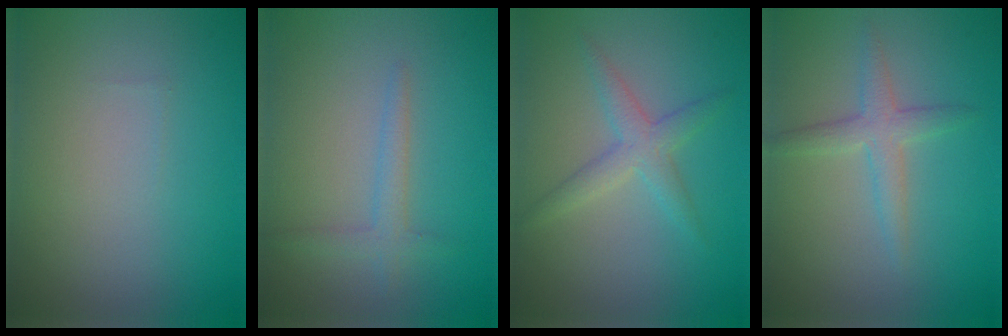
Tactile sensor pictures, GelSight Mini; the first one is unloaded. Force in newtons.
{"total": 1.7, "press": 1.7, "slide": 0.1}
{"total": 2.5, "press": 2.5, "slide": 0.1}
{"total": 2.4, "press": 2.4, "slide": 0.0}